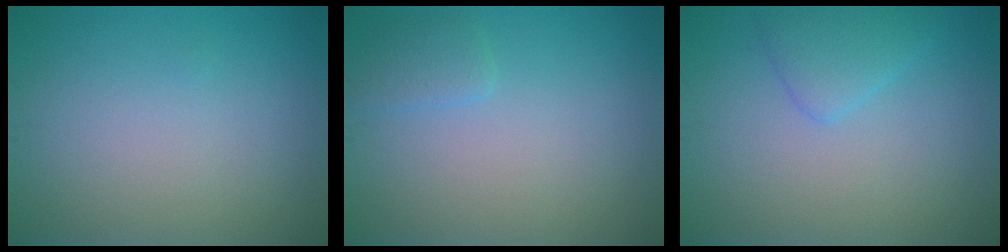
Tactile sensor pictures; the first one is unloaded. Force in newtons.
{"total": 1.4, "press": 1.4, "slide": 0.1}
{"total": 2.2, "press": 2.2, "slide": 0.1}